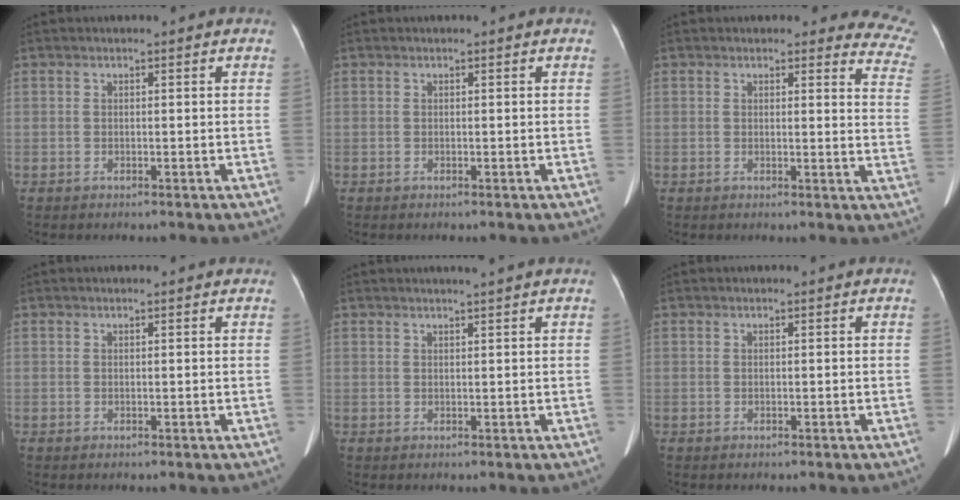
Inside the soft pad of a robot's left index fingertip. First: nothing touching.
{"total": 0.0}
{"total": 8.9, "force": [8.4, 2.5, 1.7], "torque": [0.022, -0.056, 0.042]}
{"total": 1.4, "force": [1.3, 0.3, 0.4], "torque": [-0.013, 0.008, 0.007]}
{"total": 2.3, "force": [1.9, -0.6, 1.1], "torque": [-0.014, 0.004, 0.030]}
{"total": 0.0}